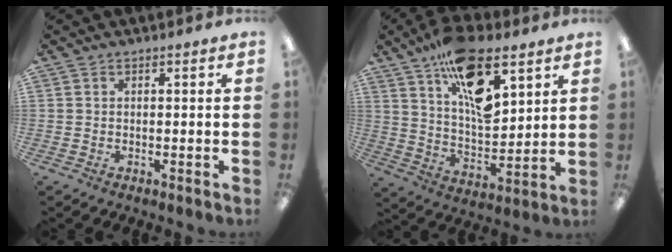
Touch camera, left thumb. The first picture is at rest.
{"total": 17.8, "force": [10.2, 8.0, 12.1], "torque": [-0.194, -0.049, 0.177]}